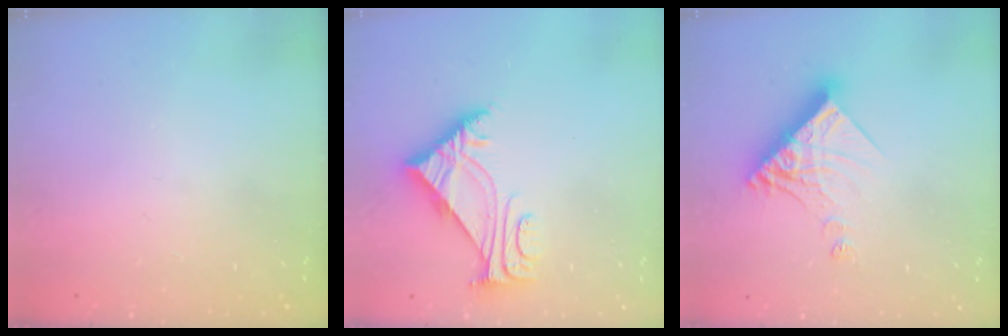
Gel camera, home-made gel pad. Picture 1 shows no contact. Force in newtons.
{"total": 6.2, "press": 6.2, "slide": 0.7}
{"total": 13.9, "press": 13.9, "slide": 1.1}